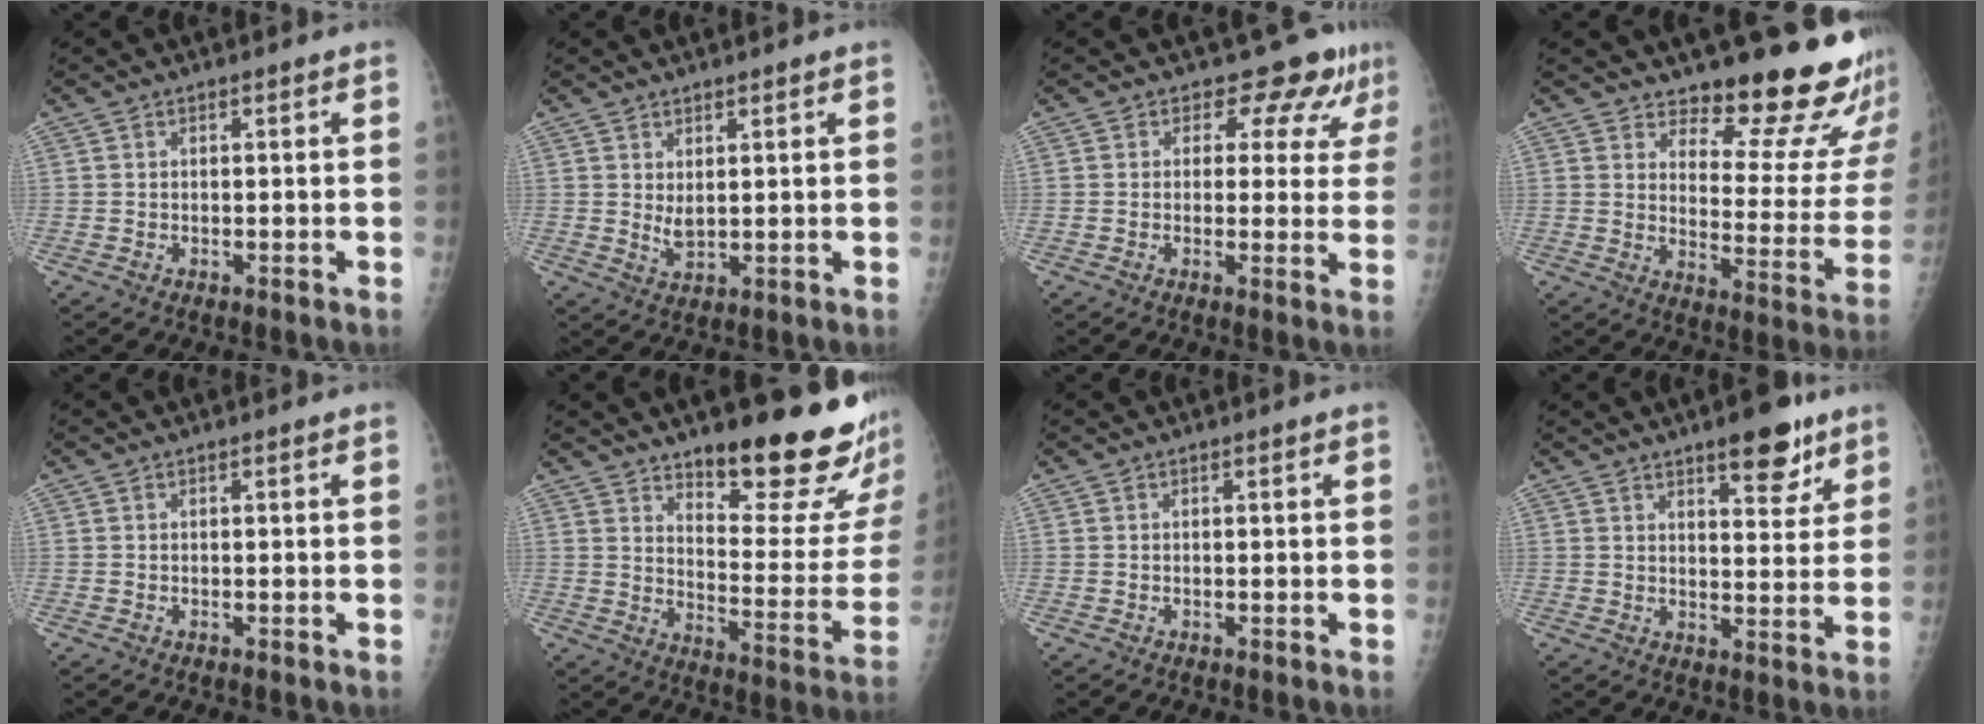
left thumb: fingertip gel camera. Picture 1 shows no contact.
{"total": 3.1, "force": [1.3, 1.5, 2.3], "torque": [-0.036, -0.017, 0.031]}
{"total": 7.0, "force": [5.2, 4.0, 2.4], "torque": [0.006, -0.029, 0.050]}
{"total": 17.9, "force": [15.7, 4.8, 7.1], "torque": [-0.038, -0.155, 0.190]}
{"total": 0.0}
{"total": 21.4, "force": [15.6, 5.3, 13.6], "torque": [-0.147, -0.119, 0.217]}
{"total": 0.0}
{"total": 9.3, "force": [6.1, 3.6, 6.1], "torque": [-0.056, -0.034, 0.085]}